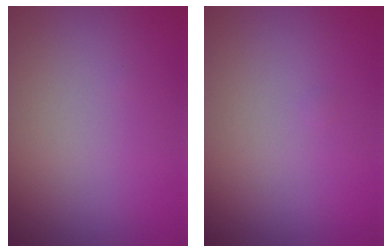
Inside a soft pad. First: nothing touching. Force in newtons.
{"total": 0.0}